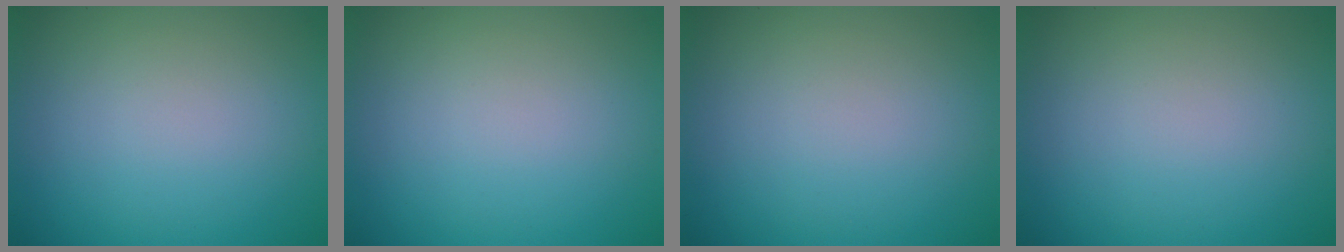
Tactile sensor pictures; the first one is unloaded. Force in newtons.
{"total": 0.0}
{"total": 0.0}
{"total": 0.0}